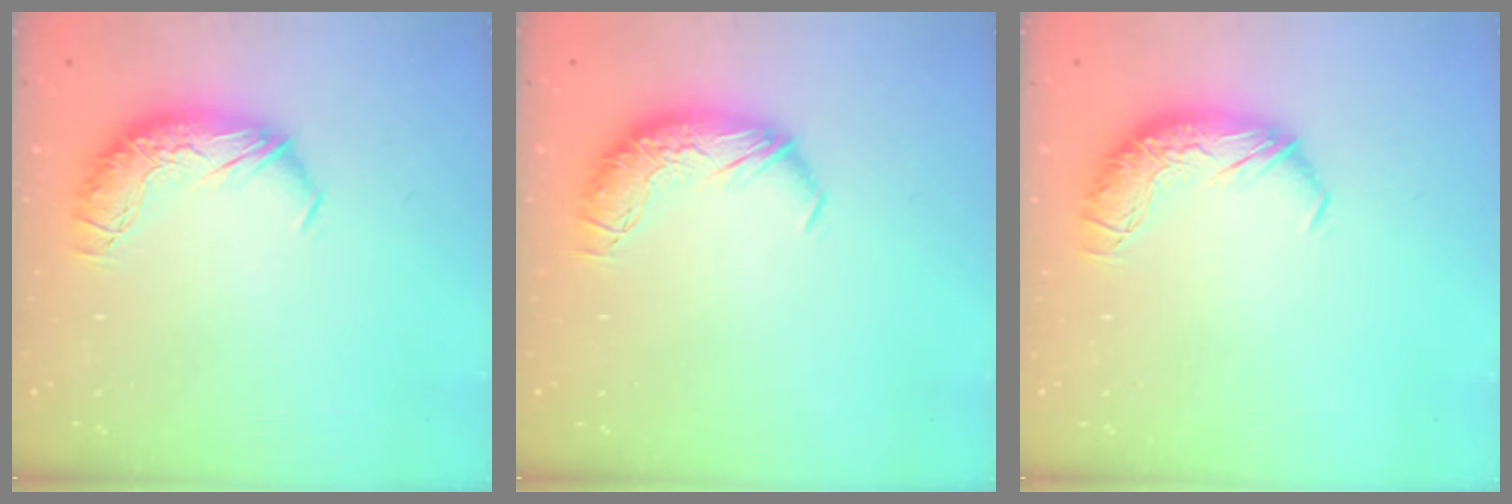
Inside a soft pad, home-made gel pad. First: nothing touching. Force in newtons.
{"total": 0.0}
{"total": 0.0}